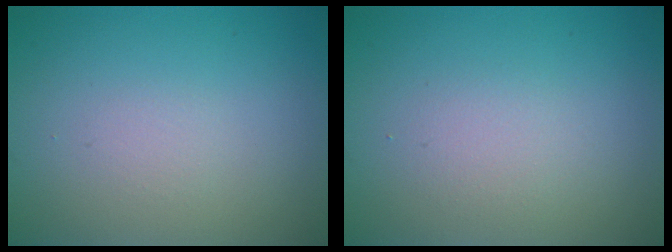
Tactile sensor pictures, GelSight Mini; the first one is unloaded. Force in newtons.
{"total": 1.5, "press": 1.5, "slide": 0.0}